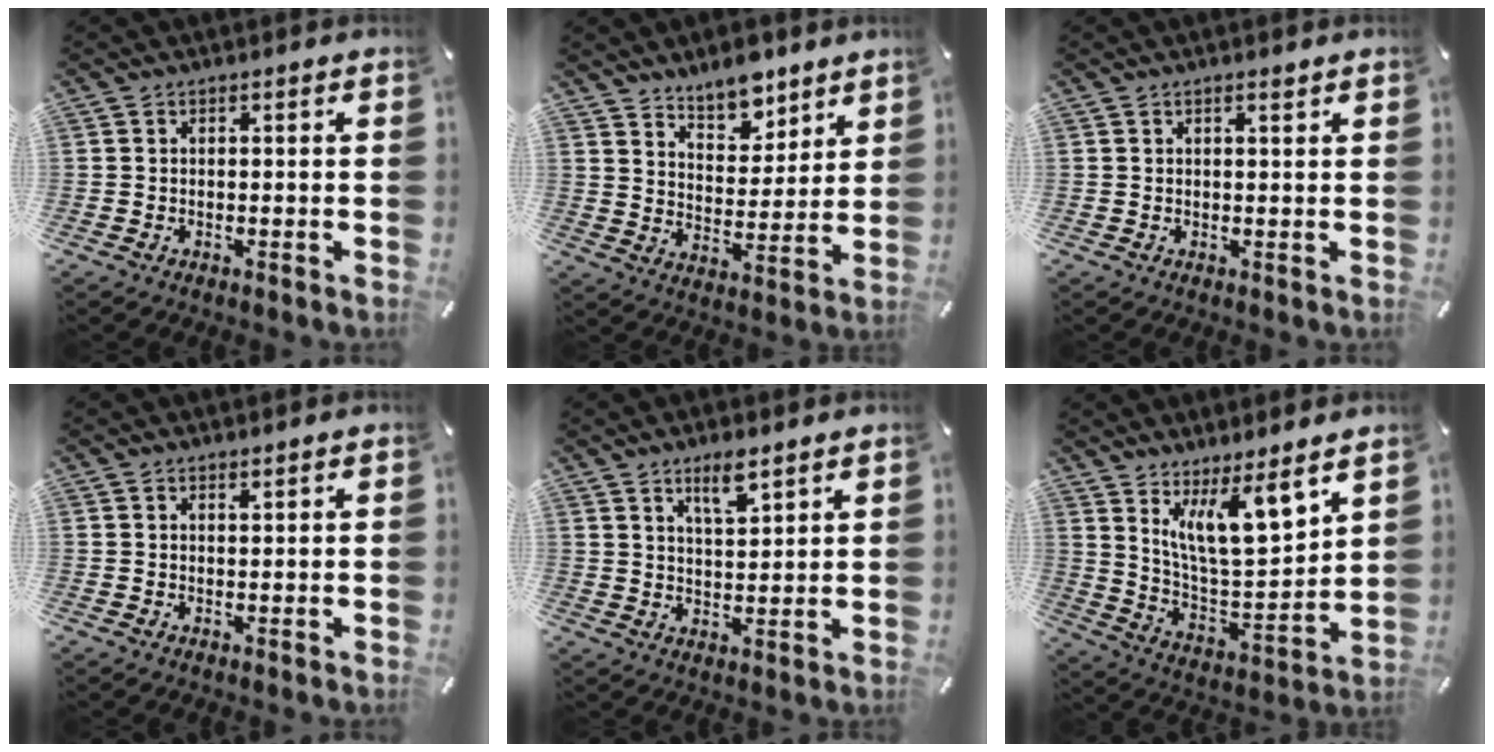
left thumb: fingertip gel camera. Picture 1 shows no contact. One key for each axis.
{"total": 9.0, "fx": 8.0, "fy": 4.1, "fz": 1.4, "tx": -0.020, "ty": -0.060, "tz": 0.147}
{"total": 1.1, "fx": 0.8, "fy": 0.1, "fz": 0.7, "tx": -0.014, "ty": 0.000, "tz": 0.014}
{"total": 0.7, "fx": 0.6, "fy": 0.2, "fz": 0.1, "tx": -0.002, "ty": 0.000, "tz": 0.012}
{"total": 6.2, "fx": 4.6, "fy": 1.9, "fz": 3.8, "tx": -0.059, "ty": -0.023, "tz": 0.077}
{"total": 14.0, "fx": 10.0, "fy": 4.1, "fz": 8.9, "tx": -0.159, "ty": -0.060, "tz": 0.177}